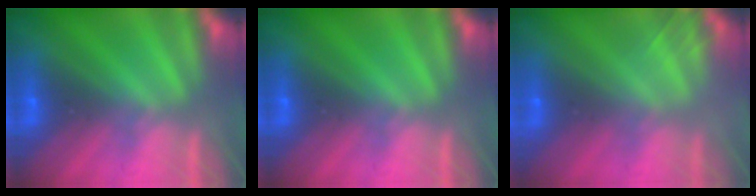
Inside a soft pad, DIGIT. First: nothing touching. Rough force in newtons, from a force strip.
{"total": 0.0}
{"total": 2.0}